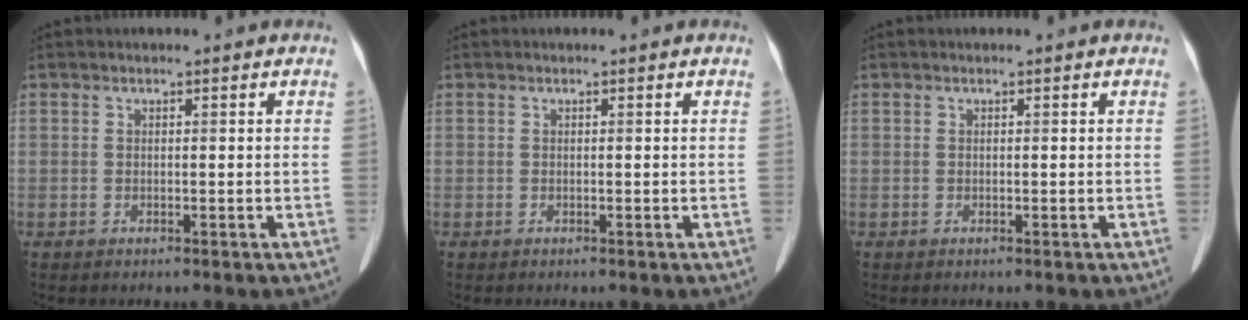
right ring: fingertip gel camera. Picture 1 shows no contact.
{"total": 0.0}
{"total": 0.0}